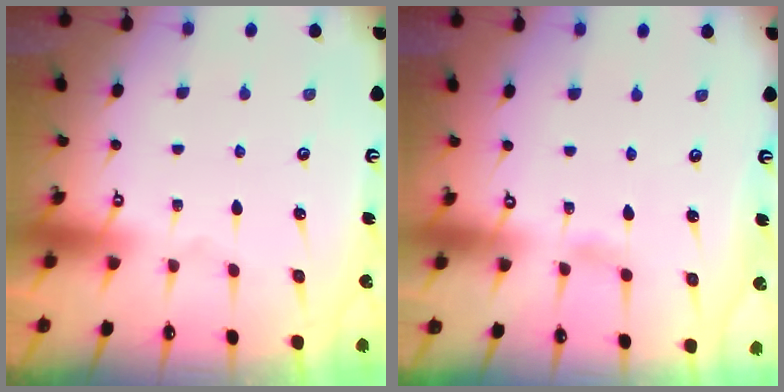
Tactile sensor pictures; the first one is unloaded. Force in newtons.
{"total": 3.4, "press": 3.4, "slide": 0.3}